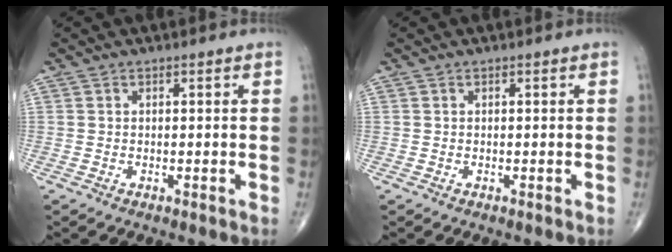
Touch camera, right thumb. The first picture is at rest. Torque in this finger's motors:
{"motor_torque": [0.06, 0.06, 0.01, -0.01, 0.00]}